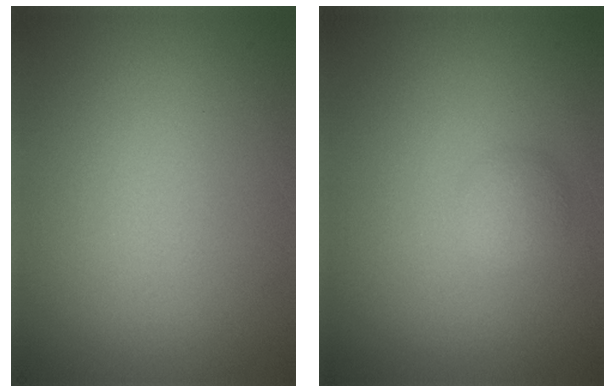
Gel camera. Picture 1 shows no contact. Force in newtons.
{"total": 1.3, "press": 1.3, "slide": 0.0}